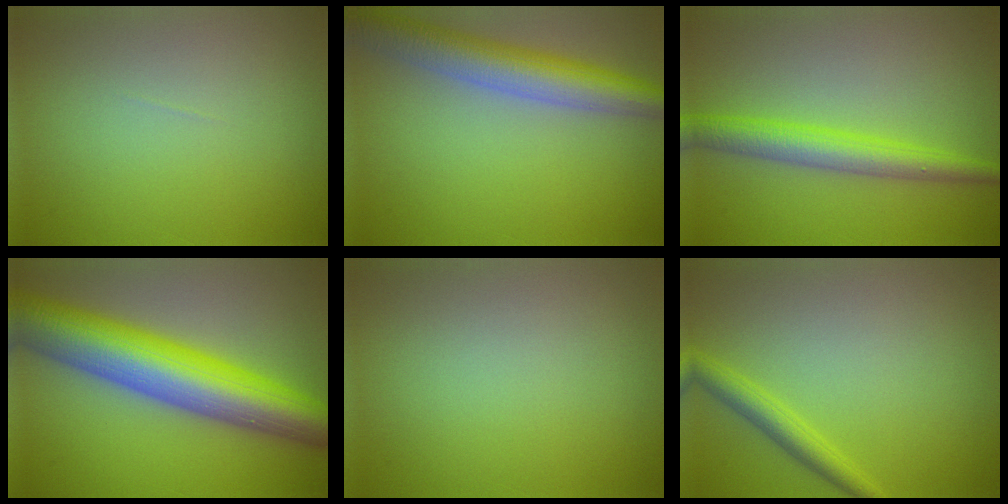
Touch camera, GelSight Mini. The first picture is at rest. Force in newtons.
{"total": 6.6, "press": 6.6, "slide": 0.3}
{"total": 4.0, "press": 4.0, "slide": 0.2}
{"total": 11.0, "press": 11.0, "slide": 0.1}
{"total": 0.0}
{"total": 2.4, "press": 2.4, "slide": 0.2}